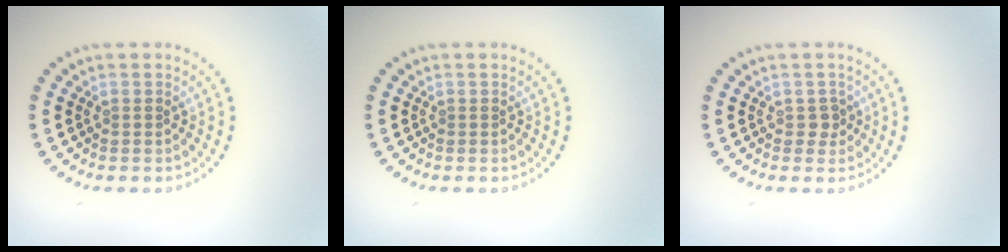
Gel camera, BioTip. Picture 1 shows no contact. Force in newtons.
{"total": 0.0}
{"total": 1.2, "press": 1.0, "slide": 0.6}